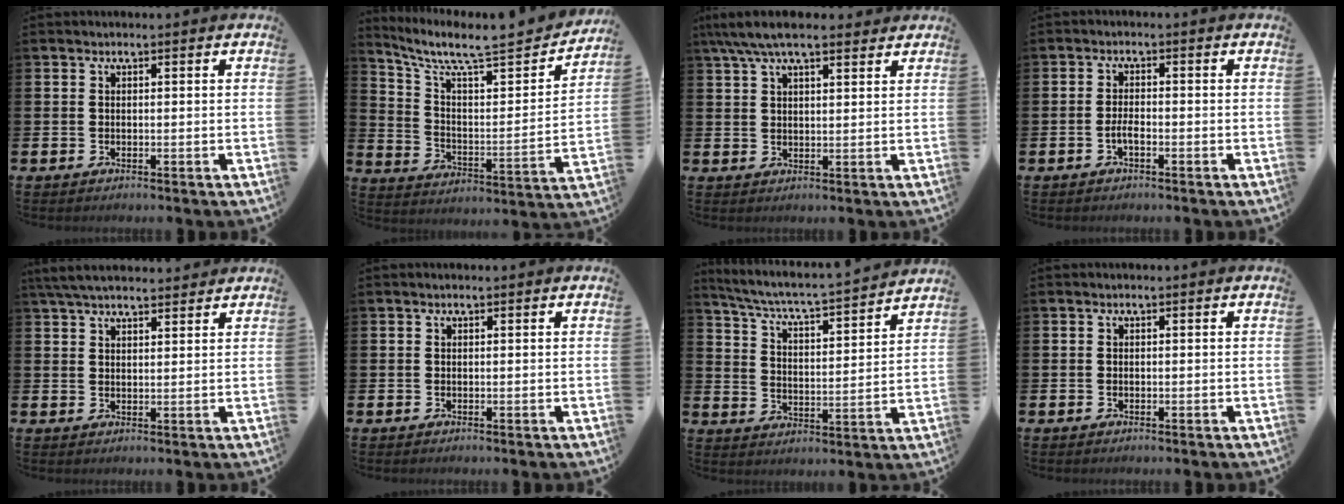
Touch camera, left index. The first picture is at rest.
{"total": 8.0, "force": [6.7, 1.7, 4.0], "torque": [-0.099, -0.057, 0.104]}
{"total": 6.3, "force": [5.2, 1.7, 3.1], "torque": [-0.072, -0.008, 0.095]}
{"total": 1.9, "force": [-0.8, 0.7, 1.5], "torque": [-0.027, 0.001, -0.016]}
{"total": 4.9, "force": [4.6, 1.0, 1.6], "torque": [-0.048, -0.008, 0.087]}
{"total": 0.0}
{"total": 5.4, "force": [5.1, 0.1, 1.8], "torque": [-0.062, -0.047, 0.079]}
{"total": 0.0}